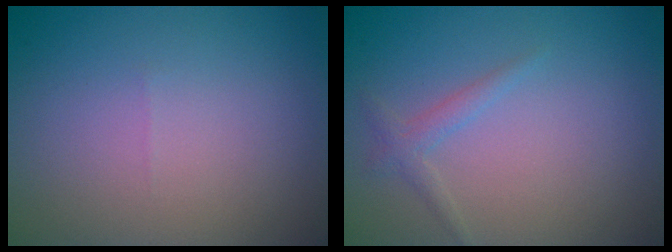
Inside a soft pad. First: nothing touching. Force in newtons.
{"total": 1.2, "press": 1.2, "slide": 0.1}